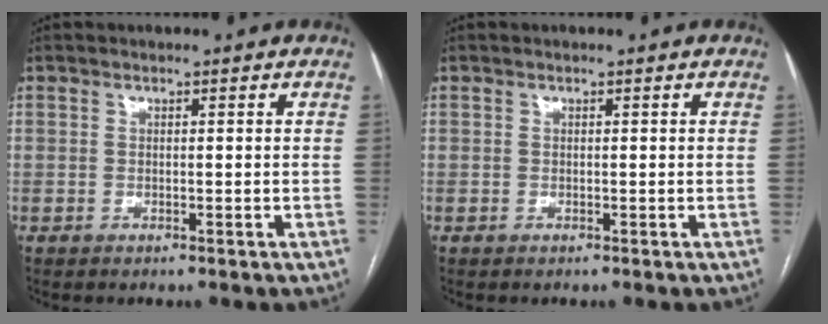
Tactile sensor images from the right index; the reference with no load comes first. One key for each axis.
{"total": 0.0}